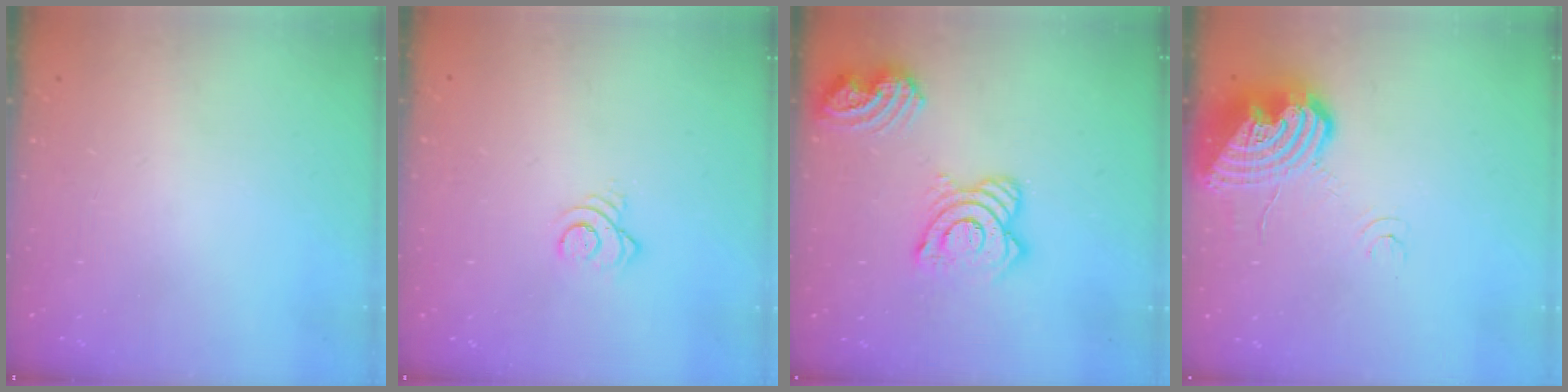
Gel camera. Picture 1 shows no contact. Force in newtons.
{"total": 3.5, "press": 3.5, "slide": 0.3}
{"total": 17.1, "press": 17.0, "slide": 1.9}
{"total": 14.4, "press": 14.2, "slide": 2.2}